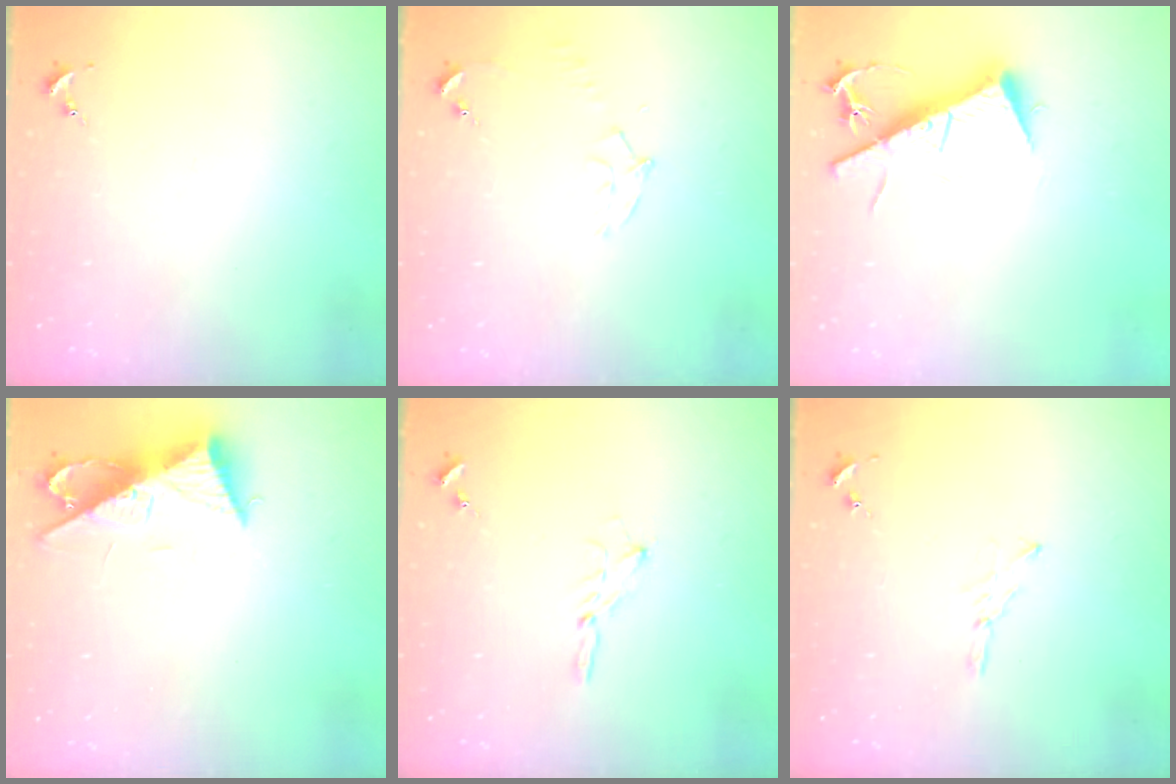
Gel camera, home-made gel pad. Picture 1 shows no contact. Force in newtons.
{"total": 6.3, "press": 6.3, "slide": 0.7}
{"total": 11.3, "press": 11.3, "slide": 0.4}
{"total": 10.0, "press": 10.0, "slide": 0.6}
{"total": 3.5, "press": 3.5, "slide": 0.4}
{"total": 3.3, "press": 3.3, "slide": 0.4}